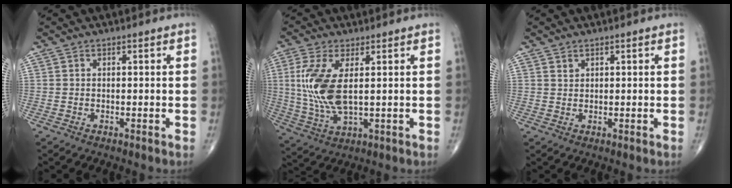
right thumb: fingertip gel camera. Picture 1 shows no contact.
{"total": 11.5, "force": [1.6, 4.8, 10.4], "torque": [-0.238, -0.011, 0.041]}
{"total": 0.9, "force": [0.7, 0.5, 0.2], "torque": [0.006, -0.005, 0.011]}